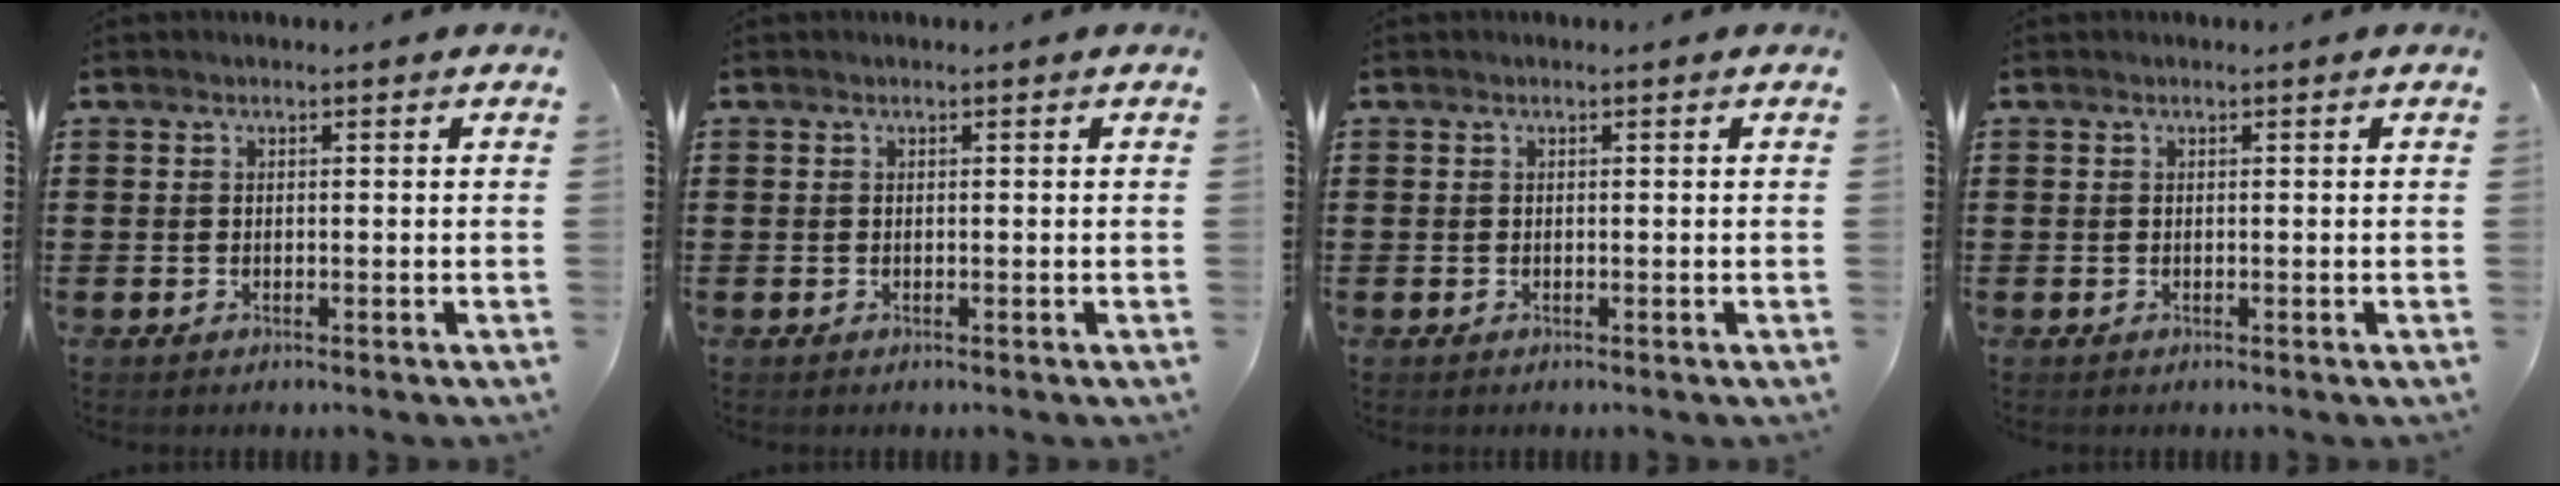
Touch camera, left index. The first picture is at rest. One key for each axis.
{"total": 0.0}
{"total": 0.0}
{"total": 0.0}